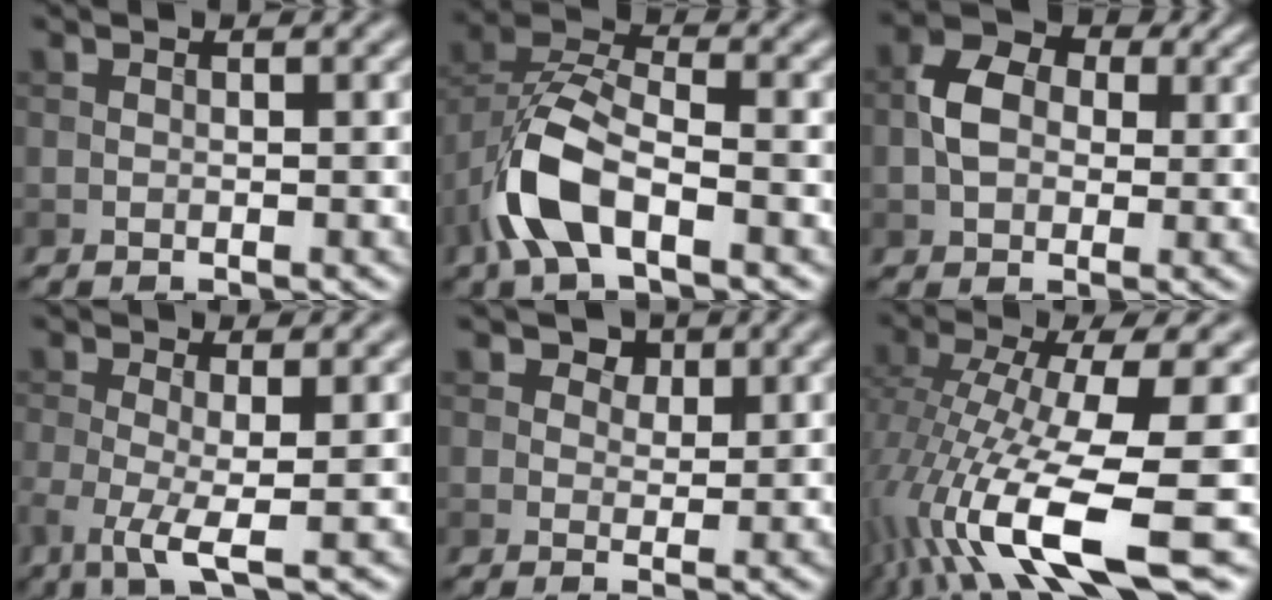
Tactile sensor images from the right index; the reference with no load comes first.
{"total": 7.3, "force": [-3.3, 3.3, 5.6], "torque": [-0.116, 0.004, -0.073]}
{"total": 5.4, "force": [0.5, 4.1, 3.6], "torque": [-0.066, 0.007, 0.006]}
{"total": 3.9, "force": [-1.1, 0.9, 3.7], "torque": [-0.081, -0.011, -0.023]}
{"total": 2.5, "force": [1.4, 1.7, 1.1], "torque": [-0.013, -0.008, 0.018]}
{"total": 13.9, "force": [-4.9, 3.8, 12.4], "torque": [-0.253, -0.018, -0.076]}